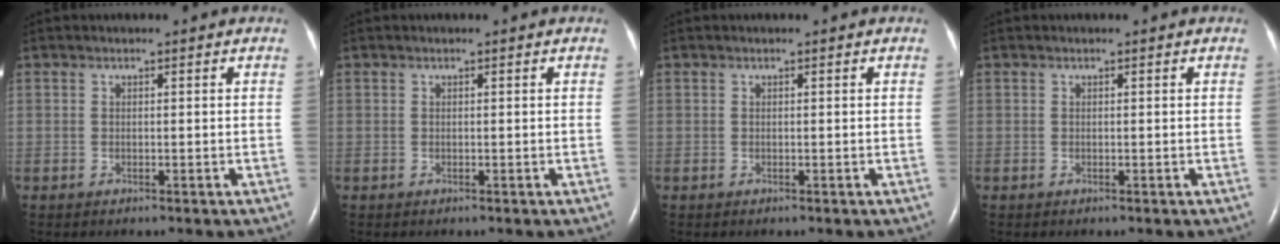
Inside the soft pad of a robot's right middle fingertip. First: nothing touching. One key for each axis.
{"total": 0.0}
{"total": 0.0}
{"total": 0.0}